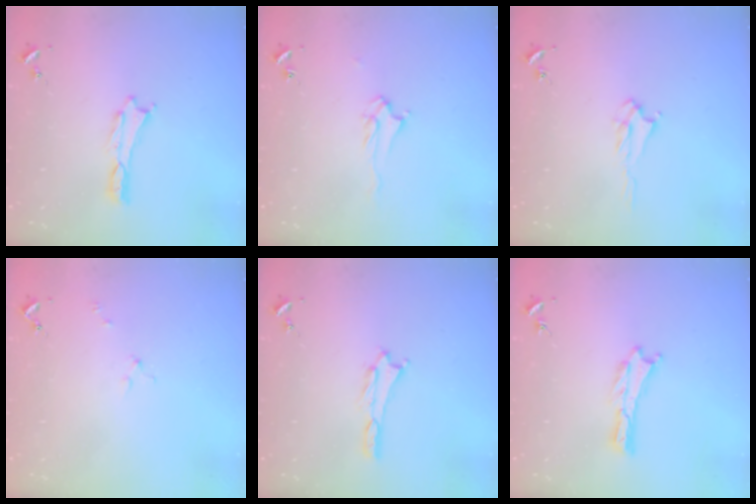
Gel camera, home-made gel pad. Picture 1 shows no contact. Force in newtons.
{"total": 2.5, "press": 2.4, "slide": 0.4}
{"total": 3.1, "press": 3.1, "slide": 0.5}
{"total": 1.7, "press": 1.7, "slide": 0.3}
{"total": 0.7, "press": 0.7, "slide": 0.3}
{"total": 0.0}